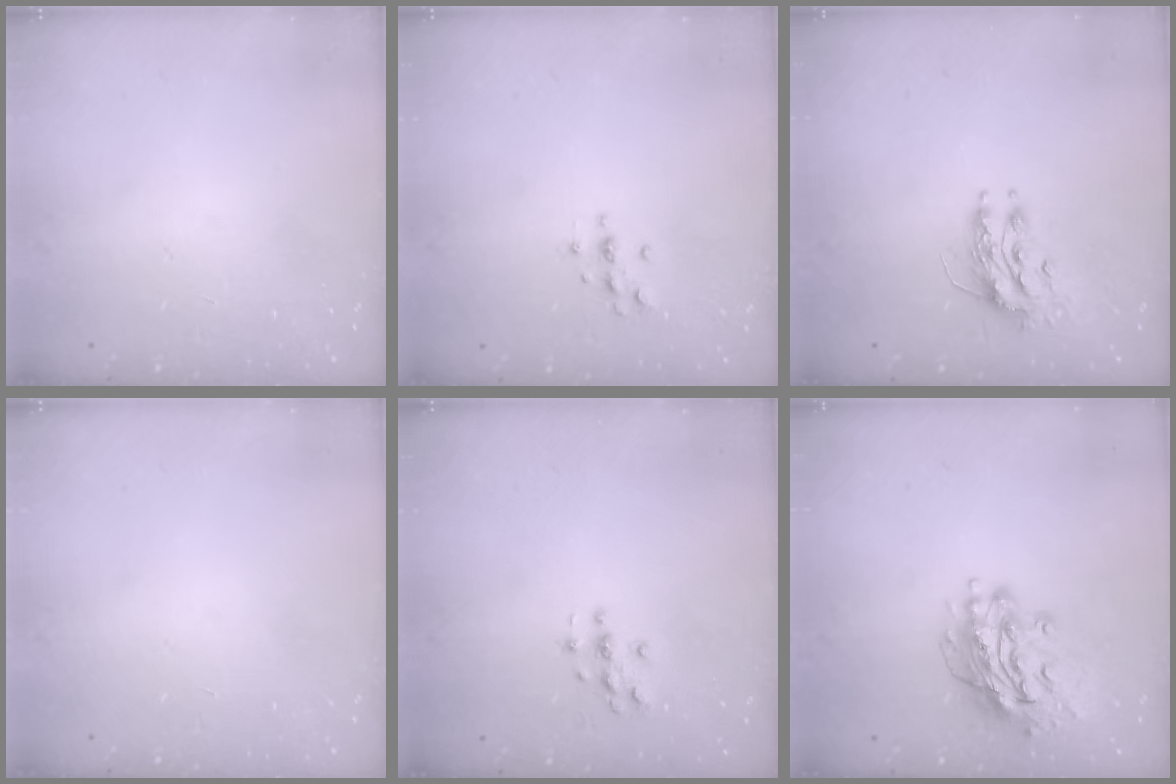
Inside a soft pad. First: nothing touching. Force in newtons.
{"total": 4.1, "press": 4.1, "slide": 0.4}
{"total": 8.5, "press": 8.5, "slide": 0.6}
{"total": 0.0}
{"total": 2.9, "press": 2.9, "slide": 0.3}
{"total": 15.2, "press": 15.1, "slide": 1.6}